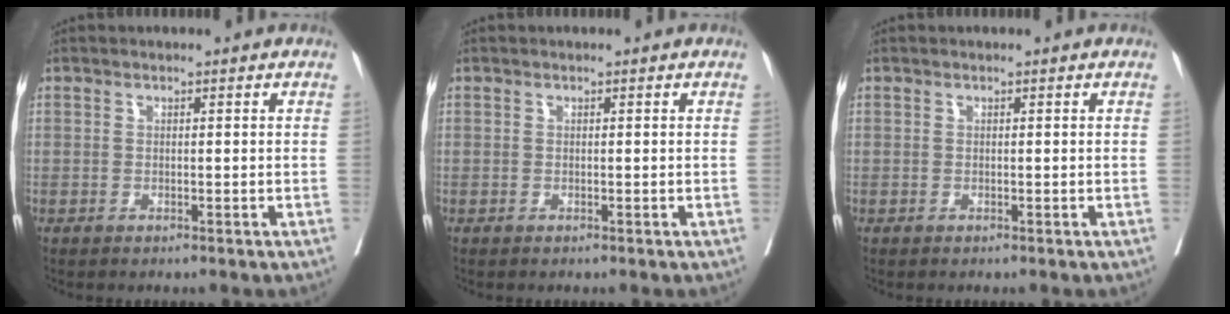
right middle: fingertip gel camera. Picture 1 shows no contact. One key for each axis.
{"total": 0.0}
{"total": 0.0}